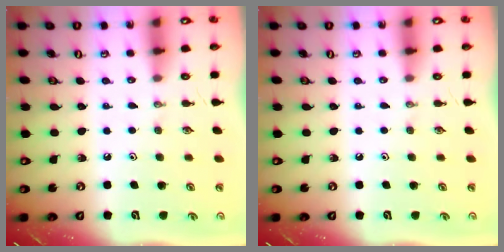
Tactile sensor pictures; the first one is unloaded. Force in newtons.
{"total": 0.0}